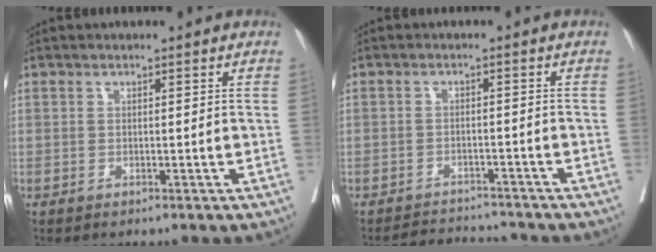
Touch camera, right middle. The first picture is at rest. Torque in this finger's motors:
{"motor_torque": [0.01, -0.14, -0.14, -0.03]}